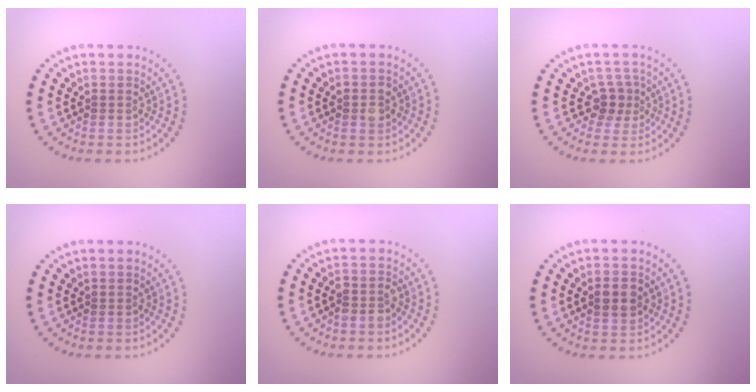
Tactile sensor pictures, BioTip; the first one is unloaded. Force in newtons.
{"total": 1.1, "press": 1.1, "slide": 0.1}
{"total": 2.0, "press": 1.4, "slide": 1.3}
{"total": 0.0}
{"total": 1.7, "press": 1.5, "slide": 0.8}
{"total": 2.6, "press": 2.6, "slide": 0.2}